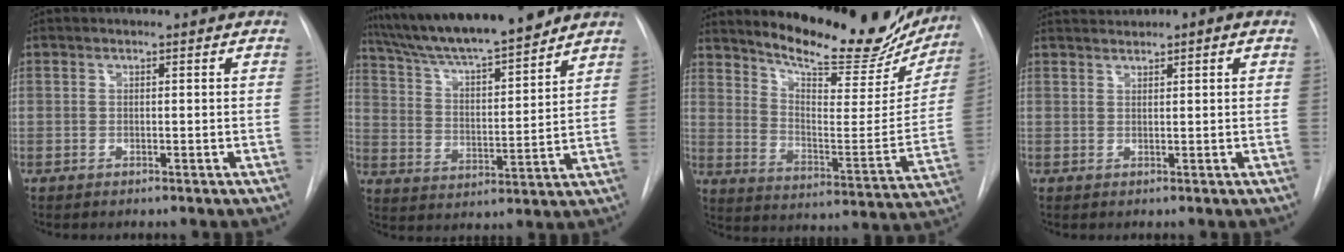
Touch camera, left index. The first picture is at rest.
{"total": 16.8, "force": [14.8, 1.2, 7.8], "torque": [-0.133, 0.007, 0.248]}
{"total": 22.2, "force": [19.5, 5.5, 9.1], "torque": [-0.130, -0.052, 0.263]}
{"total": 1.7, "force": [1.3, 0.4, 1.0], "torque": [-0.015, 0.017, 0.026]}